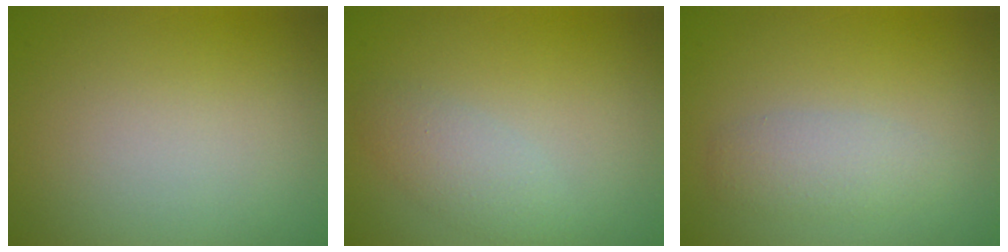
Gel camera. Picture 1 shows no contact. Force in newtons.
{"total": 2.2, "press": 2.2, "slide": 0.0}
{"total": 2.3, "press": 2.3, "slide": 0.1}